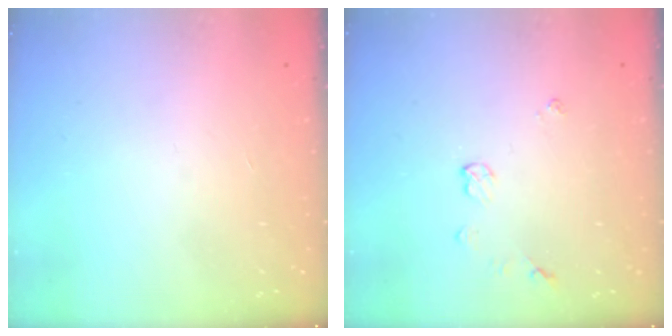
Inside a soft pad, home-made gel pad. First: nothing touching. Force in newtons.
{"total": 4.6, "press": 4.6, "slide": 0.6}